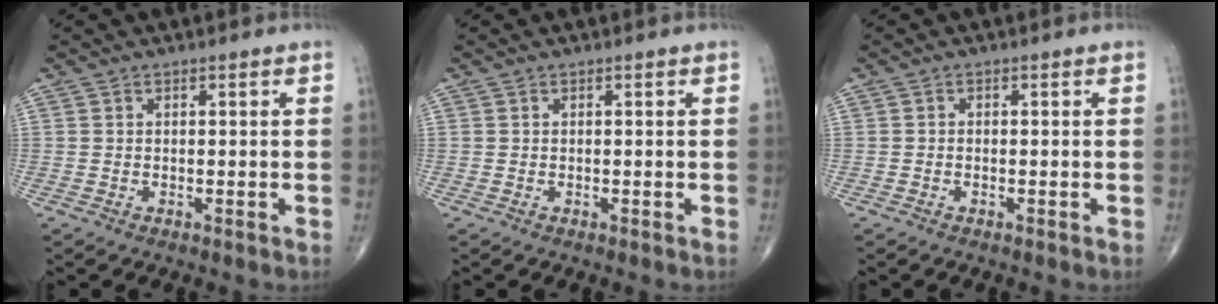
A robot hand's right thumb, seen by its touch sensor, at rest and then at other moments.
{"total": 0.0}
{"total": 0.0}